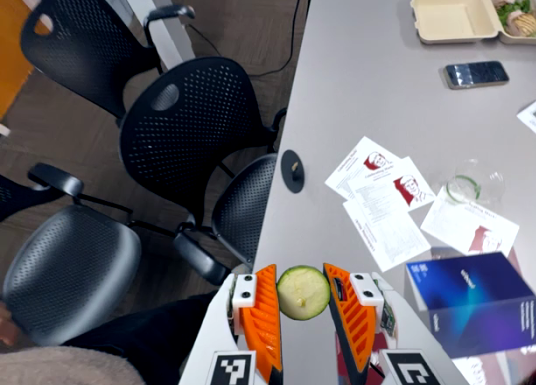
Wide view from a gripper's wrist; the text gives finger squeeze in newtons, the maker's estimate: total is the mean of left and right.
{"total": 9.7, "left": 9.9, "right": 9.6}